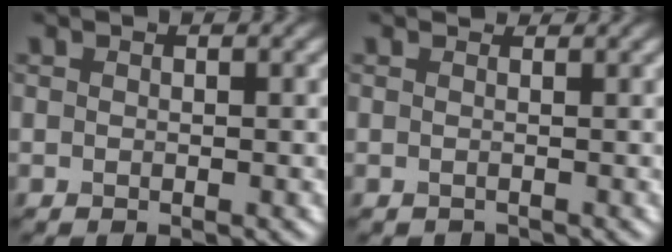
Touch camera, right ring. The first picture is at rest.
{"total": 0.8, "force": [0.0, 0.8, -0.1], "torque": [0.003, -0.008, -0.003]}